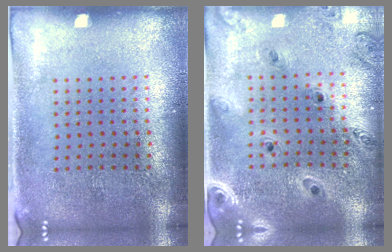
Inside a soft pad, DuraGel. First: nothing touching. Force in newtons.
{"total": 1.3, "press": 1.3, "slide": 0.1}